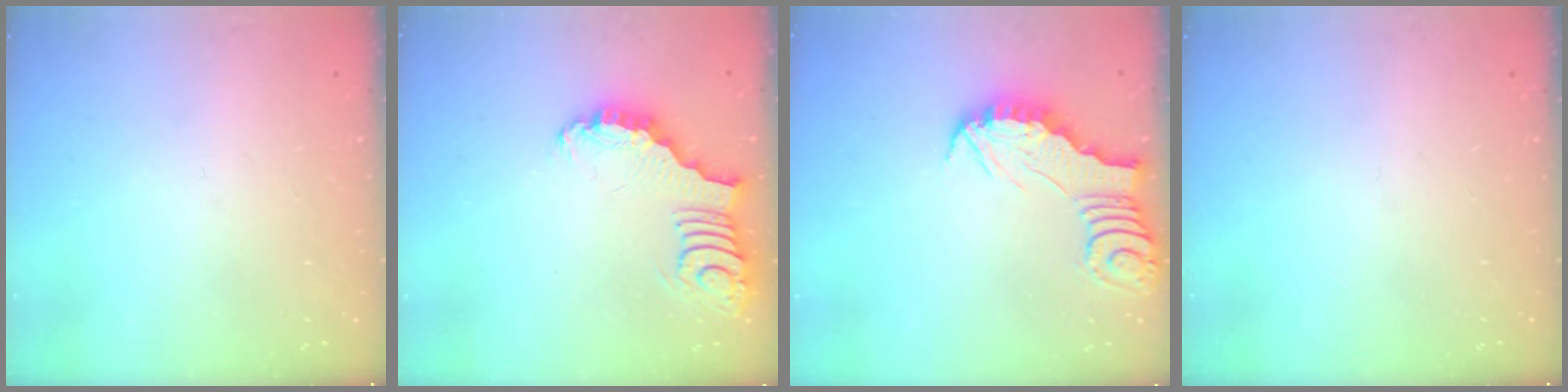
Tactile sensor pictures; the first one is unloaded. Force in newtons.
{"total": 3.5, "press": 3.5, "slide": 0.6}
{"total": 2.6, "press": 2.6, "slide": 0.2}
{"total": 0.0}